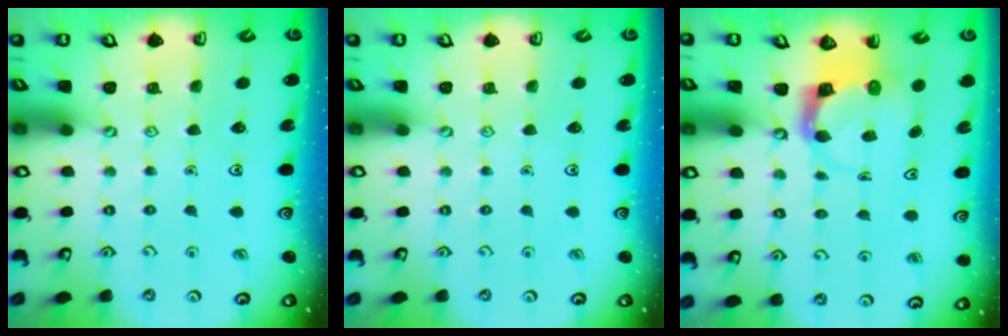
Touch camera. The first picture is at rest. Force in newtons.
{"total": 0.0}
{"total": 3.6, "press": 3.5, "slide": 0.4}